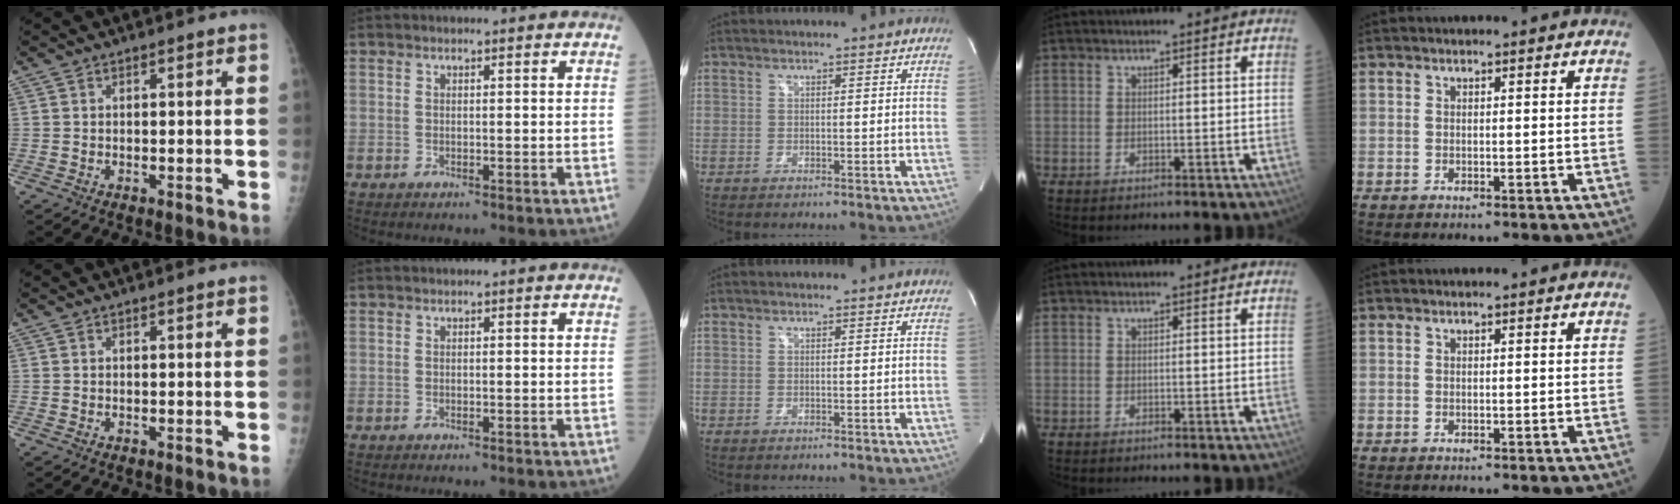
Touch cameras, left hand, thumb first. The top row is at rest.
{}